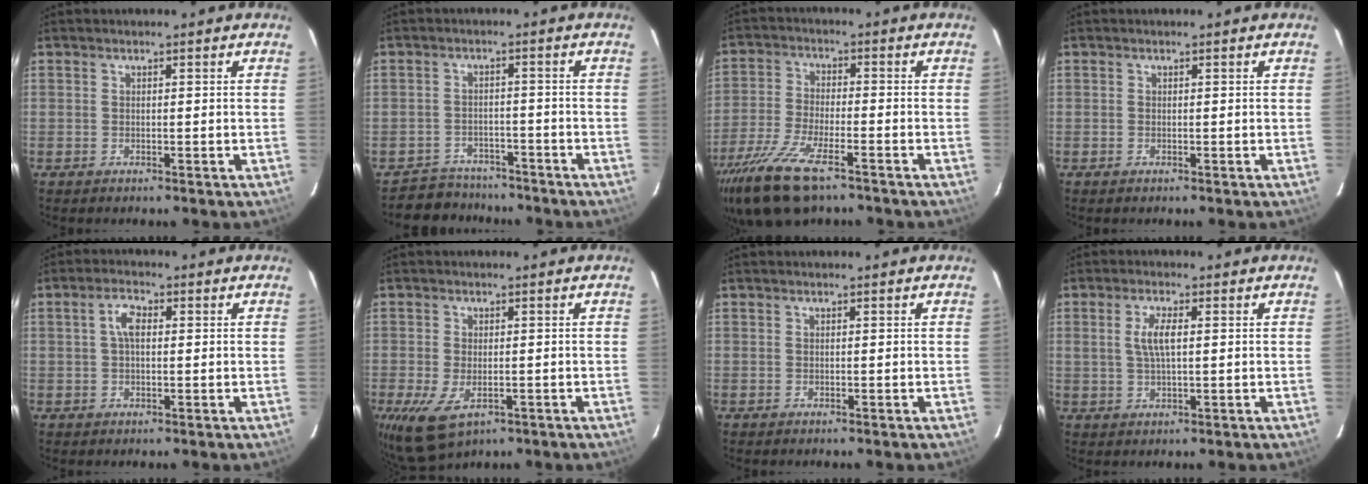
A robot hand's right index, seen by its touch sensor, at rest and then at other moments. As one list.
[{"total": 6.4, "force": [-5.2, 3.7, -0.3], "torque": [-0.008, 0.023, -0.079]}, {"total": 13.6, "force": [-9.4, 4.3, 8.9], "torque": [-0.205, -0.036, -0.182]}, {"total": 0.0}, {"total": 3.5, "force": [0.6, 1.7, 3.0], "torque": [-0.059, 0.011, 0.010]}, {"total": 7.4, "force": [-3.0, 4.2, 5.3], "torque": [-0.115, -0.024, -0.048]}, {"total": 0.0}, {"total": 4.0, "force": [0.8, 1.1, 3.8], "torque": [-0.074, 0.005, 0.019]}]